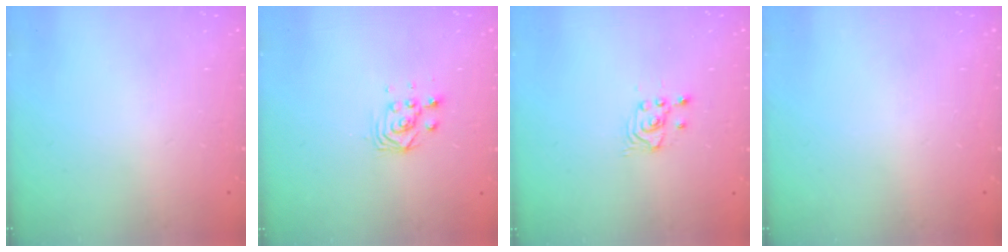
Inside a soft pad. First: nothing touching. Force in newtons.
{"total": 3.1, "press": 3.1, "slide": 0.0}
{"total": 2.6, "press": 2.5, "slide": 0.3}
{"total": 0.0}